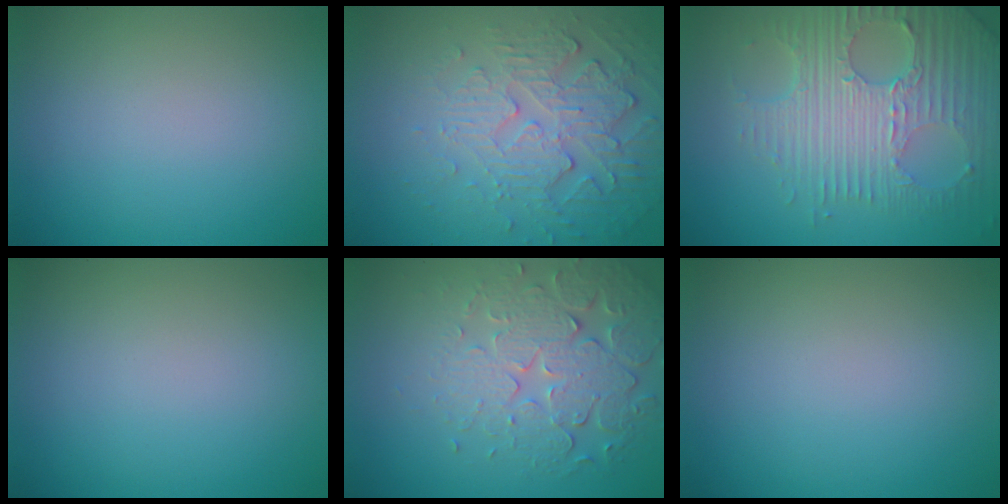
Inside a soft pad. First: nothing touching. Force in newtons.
{"total": 5.8, "press": 3.7, "slide": 4.4}
{"total": 8.0, "press": 5.7, "slide": 5.6}
{"total": 0.0}
{"total": 5.7, "press": 4.7, "slide": 3.1}
{"total": 0.0}